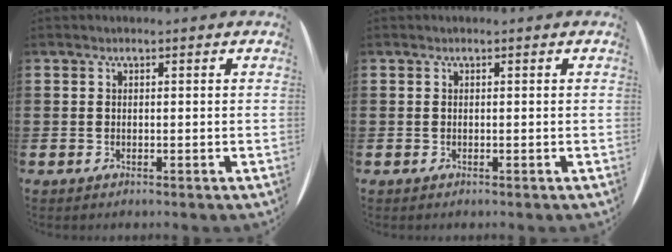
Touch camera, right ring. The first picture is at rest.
{"total": 0.0}